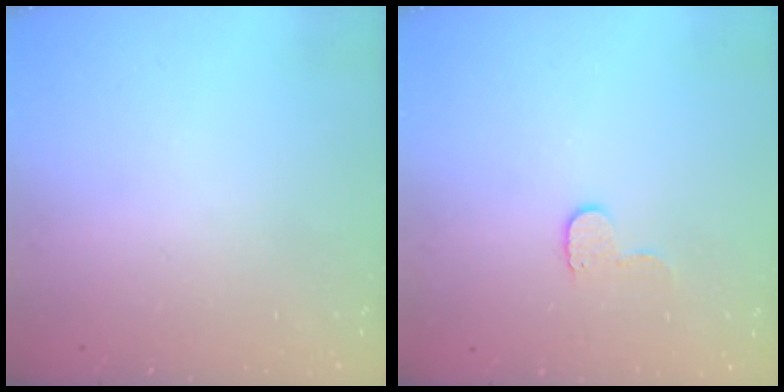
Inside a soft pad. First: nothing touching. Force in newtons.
{"total": 5.4, "press": 5.3, "slide": 0.5}